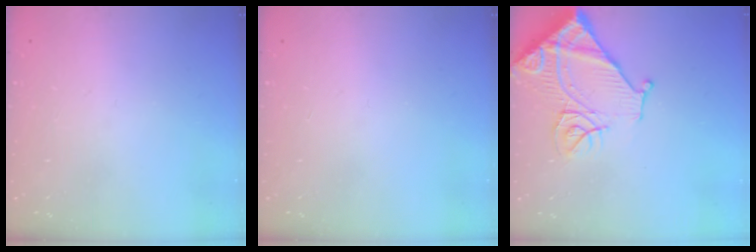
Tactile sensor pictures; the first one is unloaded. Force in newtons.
{"total": 0.0}
{"total": 16.3, "press": 16.2, "slide": 1.9}